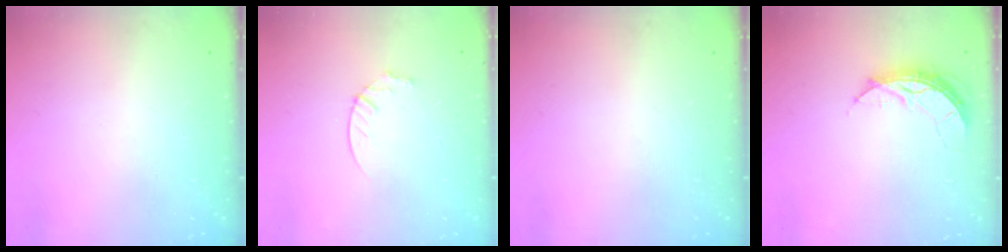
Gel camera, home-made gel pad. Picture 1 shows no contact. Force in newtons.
{"total": 3.6, "press": 3.6, "slide": 0.4}
{"total": 0.0}
{"total": 6.1, "press": 6.1, "slide": 0.4}